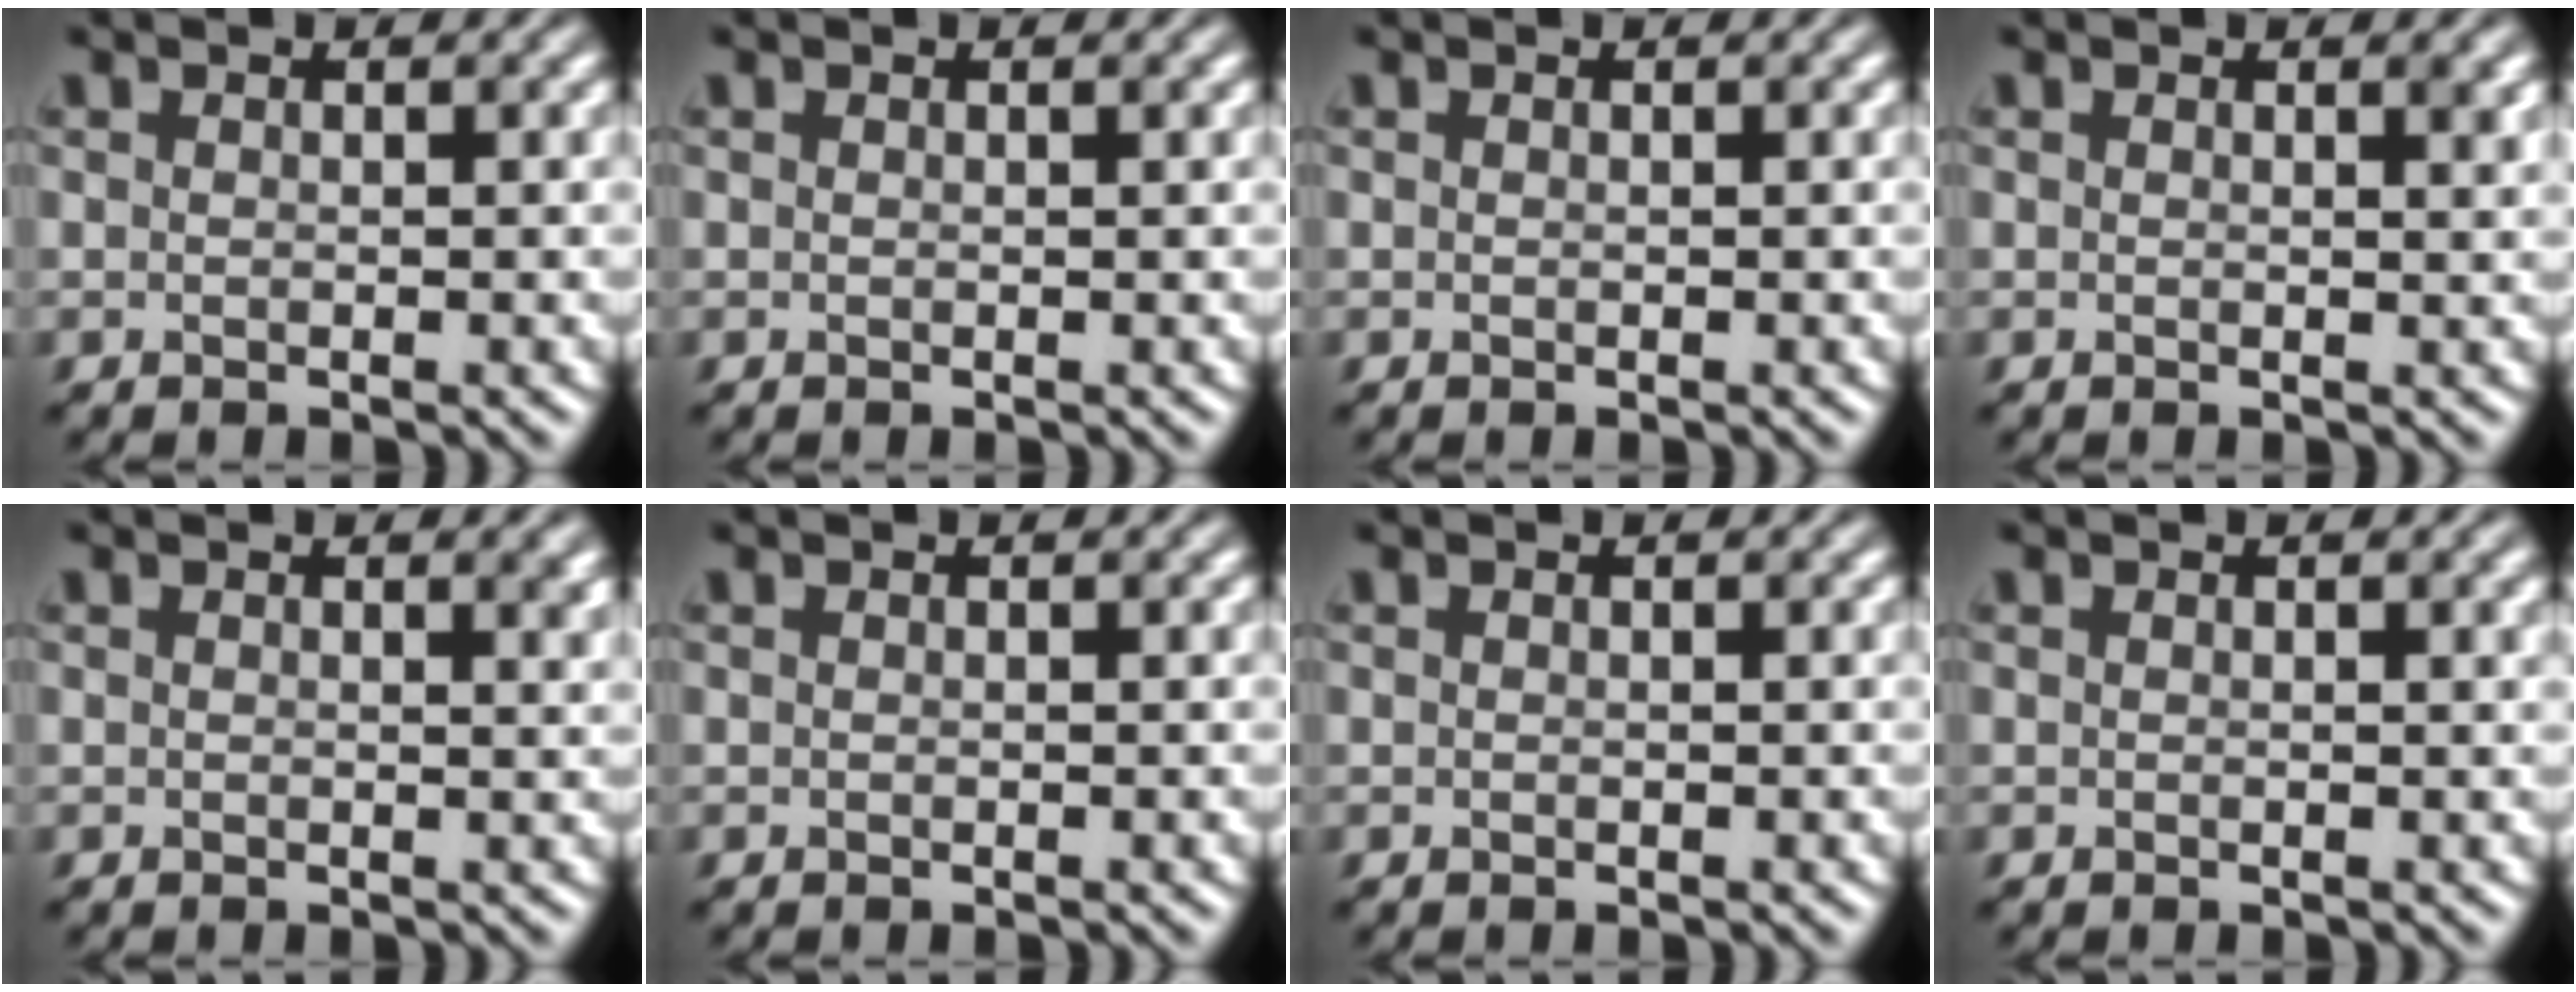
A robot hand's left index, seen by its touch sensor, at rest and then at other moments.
{"total": 0.0}
{"total": 0.0}
{"total": 0.8, "force": [0.5, 0.2, 0.6], "torque": [-0.006, -0.001, 0.007]}
{"total": 1.1, "force": [0.7, 0.4, 0.7], "torque": [-0.003, 0.002, 0.010]}
{"total": 0.0}
{"total": 0.0}
{"total": 0.8, "force": [0.4, 0.2, 0.7], "torque": [-0.006, 0.004, 0.006]}